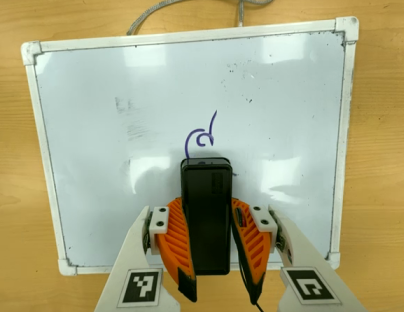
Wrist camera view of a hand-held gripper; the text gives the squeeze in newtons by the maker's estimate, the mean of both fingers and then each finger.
{"total": 9.0, "left": 7.5, "right": 10.5}